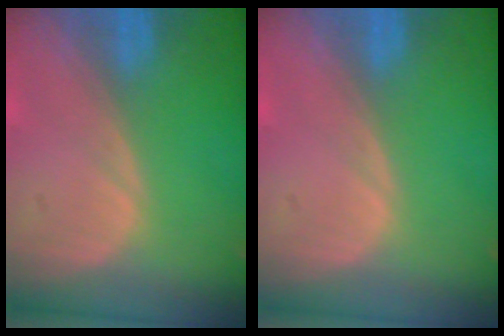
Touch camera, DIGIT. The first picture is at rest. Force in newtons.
{"total": 0.0}